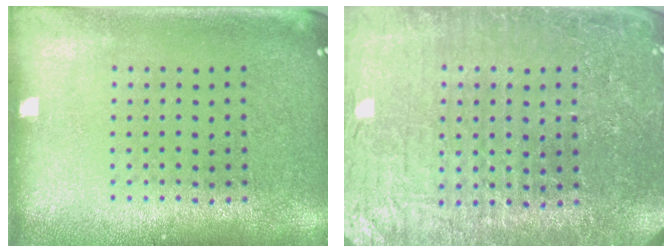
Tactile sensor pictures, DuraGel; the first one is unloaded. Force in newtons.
{"total": 4.5, "press": 4.3, "slide": 1.4}